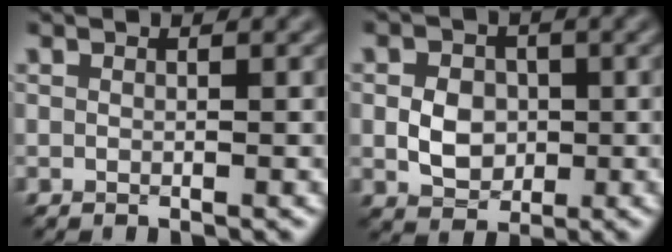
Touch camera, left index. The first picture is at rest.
{"total": 3.6, "force": [-0.4, 2.8, 2.2], "torque": [-0.041, -0.001, -0.010]}